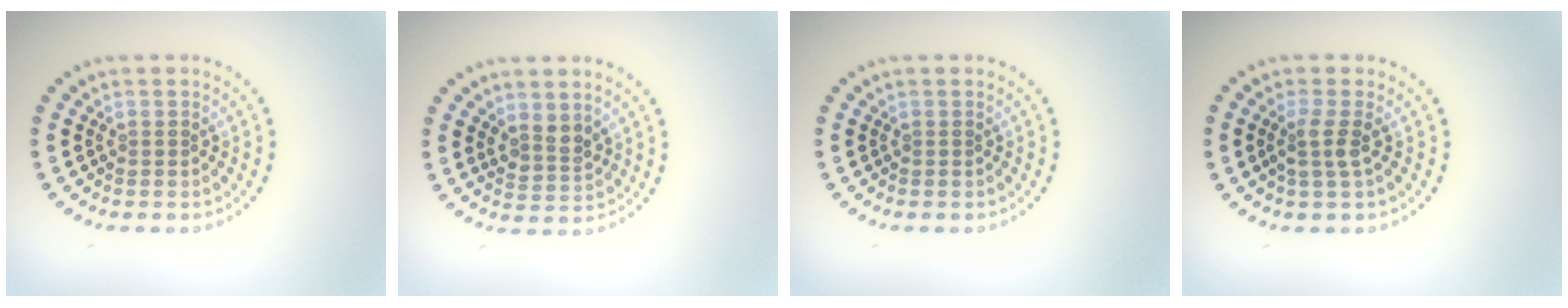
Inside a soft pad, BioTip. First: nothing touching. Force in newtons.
{"total": 2.2, "press": 1.9, "slide": 1.1}
{"total": 0.0}
{"total": 1.9, "press": 1.4, "slide": 1.2}